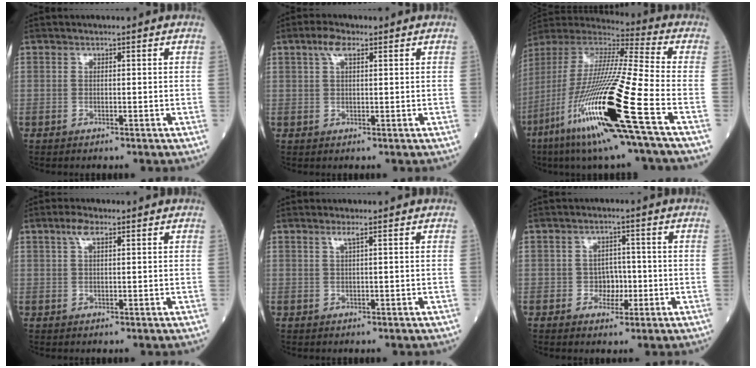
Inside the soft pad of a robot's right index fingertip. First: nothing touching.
{"total": 3.0, "force": [1.6, 1.0, 2.3], "torque": [-0.051, 0.012, 0.031]}
{"total": 25.1, "force": [-10.0, 0.0, 23.0], "torque": [-0.473, -0.058, -0.197]}
{"total": 2.6, "force": [1.5, 0.8, 2.0], "torque": [-0.045, 0.010, 0.030]}
{"total": 1.1, "force": [0.6, -0.3, 0.9], "torque": [-0.026, 0.001, 0.014]}
{"total": 3.4, "force": [-0.8, 2.7, 1.9], "torque": [-0.018, 0.008, -0.011]}